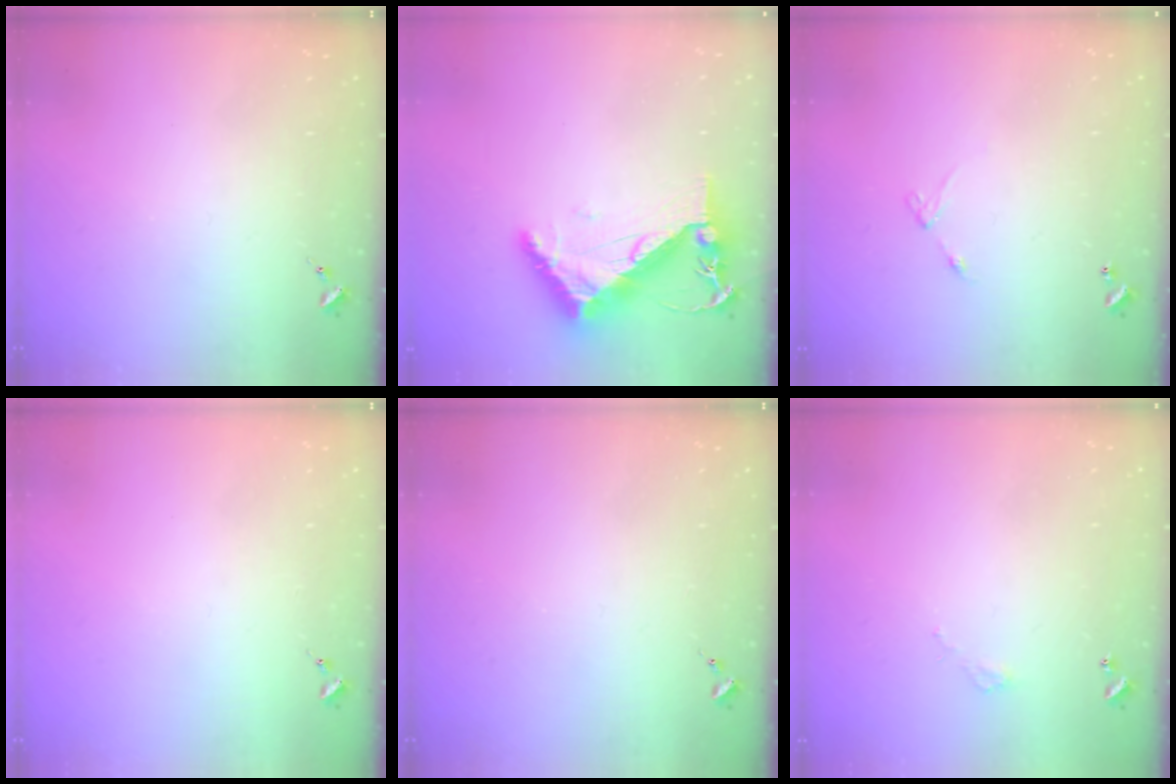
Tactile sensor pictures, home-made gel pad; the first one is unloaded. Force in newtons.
{"total": 9.0, "press": 8.9, "slide": 0.6}
{"total": 4.6, "press": 4.6, "slide": 0.5}
{"total": 0.0}
{"total": 0.0}
{"total": 2.8, "press": 2.8, "slide": 0.2}